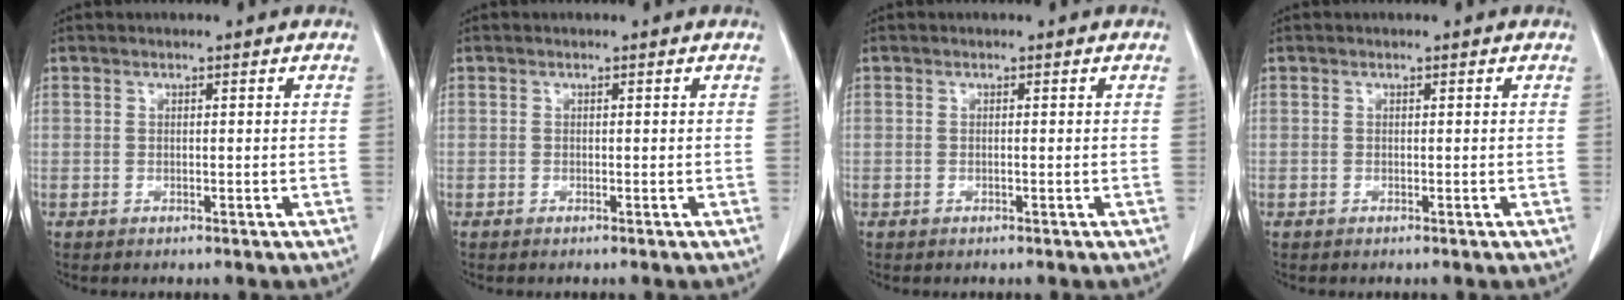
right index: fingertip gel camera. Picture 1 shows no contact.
{"total": 0.0}
{"total": 0.0}
{"total": 0.0}